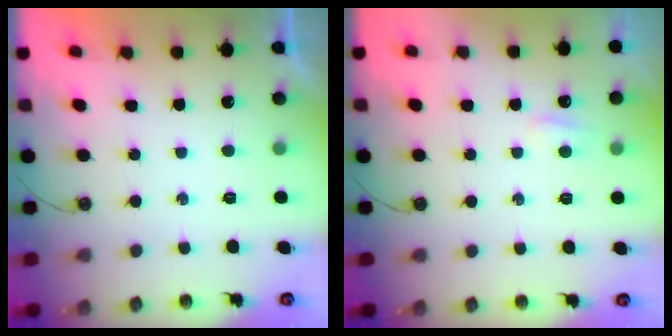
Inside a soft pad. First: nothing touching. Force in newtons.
{"total": 3.2, "press": 3.2, "slide": 0.5}